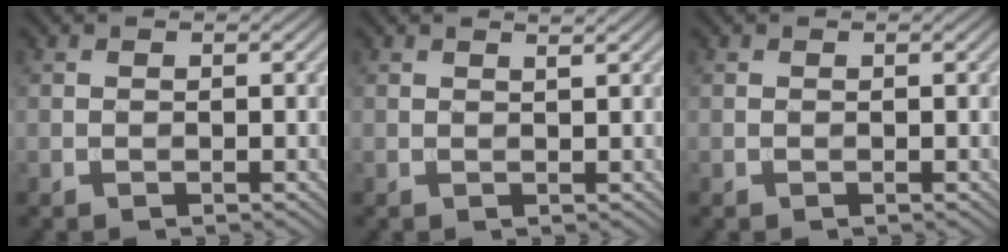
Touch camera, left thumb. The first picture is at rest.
{"total": 0.9, "force": [0.7, 0.0, 0.6], "torque": [-0.015, 0.003, 0.011]}
{"total": 0.0}